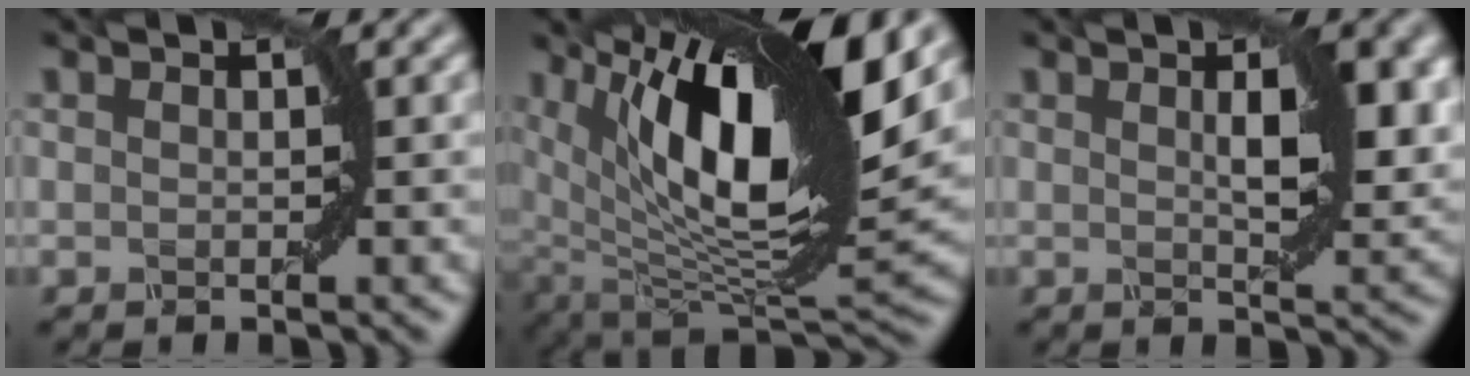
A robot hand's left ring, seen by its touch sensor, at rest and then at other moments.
{"total": 15.8, "force": [5.8, 5.8, 13.6], "torque": [-0.240, 0.003, 0.100]}
{"total": 5.6, "force": [1.5, 1.7, 5.1], "torque": [-0.068, 0.001, 0.027]}